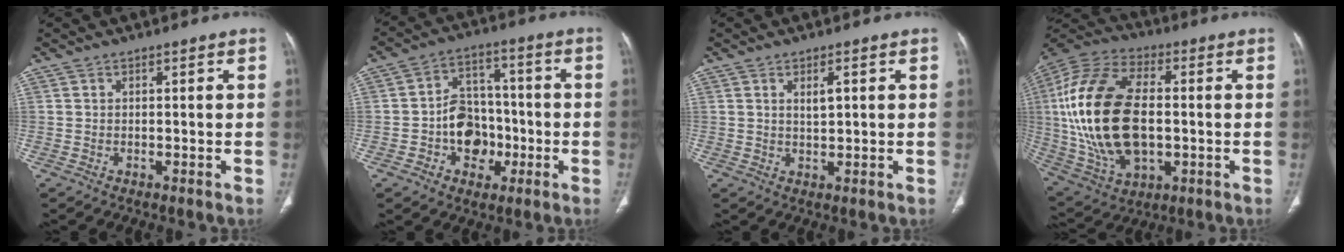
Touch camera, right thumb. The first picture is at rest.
{"total": 10.6, "force": [-2.7, 8.5, 5.8], "torque": [-0.046, 0.036, -0.046]}
{"total": 2.7, "force": [1.0, 1.0, 2.3], "torque": [-0.038, -0.006, 0.018]}
{"total": 26.1, "force": [0.1, 15.0, 21.3], "torque": [-0.437, 0.001, 0.010]}